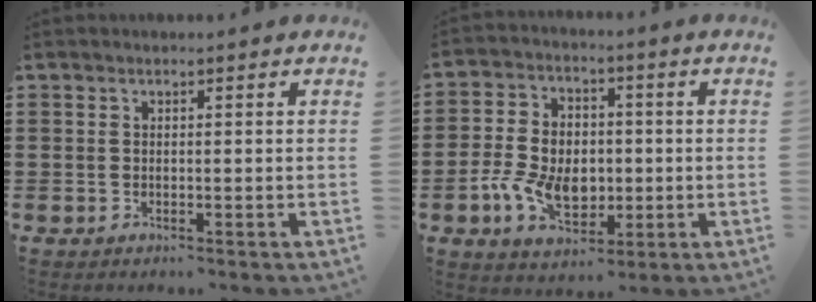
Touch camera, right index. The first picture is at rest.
{"total": 8.8, "force": [-1.7, 6.2, 6.1], "torque": [-0.138, 0.013, -0.030]}